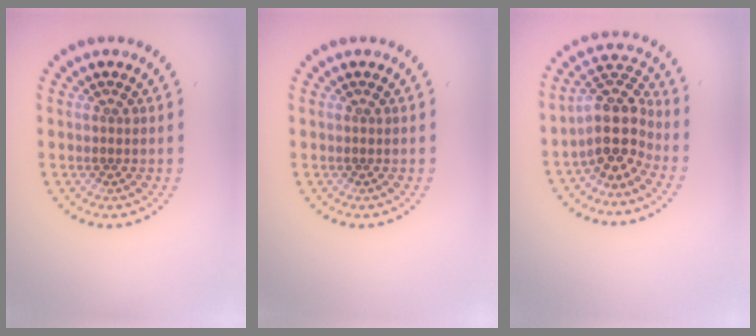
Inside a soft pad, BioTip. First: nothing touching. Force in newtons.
{"total": 0.0}
{"total": 4.7, "press": 3.8, "slide": 2.8}